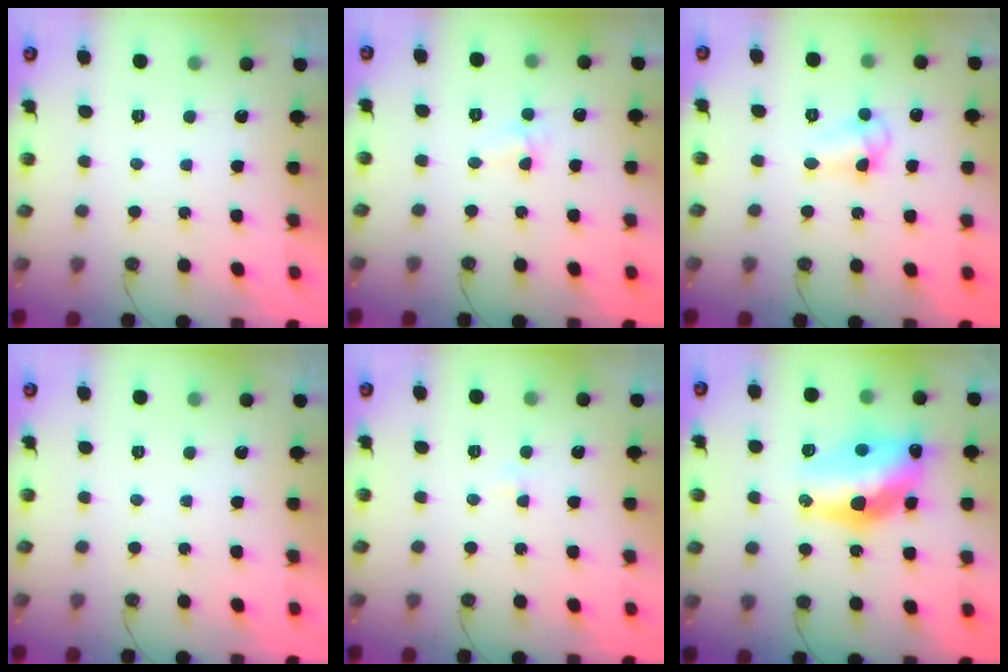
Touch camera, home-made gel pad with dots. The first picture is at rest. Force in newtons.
{"total": 4.0, "press": 4.0, "slide": 0.6}
{"total": 7.2, "press": 7.2, "slide": 0.6}
{"total": 0.0}
{"total": 1.6, "press": 1.6, "slide": 0.2}
{"total": 17.1, "press": 16.4, "slide": 4.9}